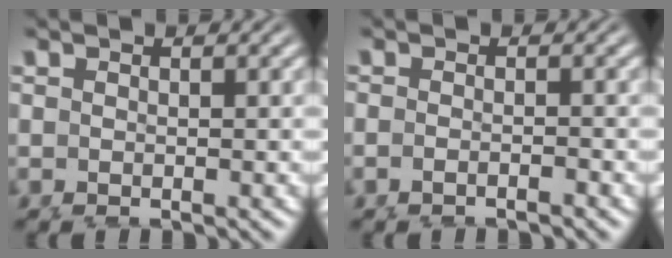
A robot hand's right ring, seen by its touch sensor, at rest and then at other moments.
{"total": 1.1, "force": [-0.8, 0.0, 0.7], "torque": [-0.011, 0.000, -0.013]}